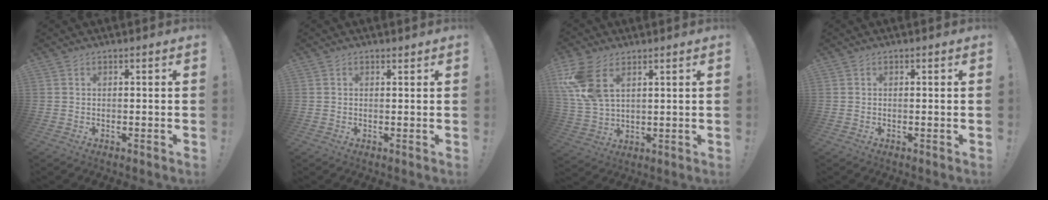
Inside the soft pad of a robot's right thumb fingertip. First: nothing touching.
{"total": 0.7, "force": [0.7, 0.0, 0.1], "torque": [0.005, -0.004, 0.012]}
{"total": 11.1, "force": [5.2, 6.3, 7.4], "torque": [-0.151, -0.019, 0.102]}
{"total": 0.0}